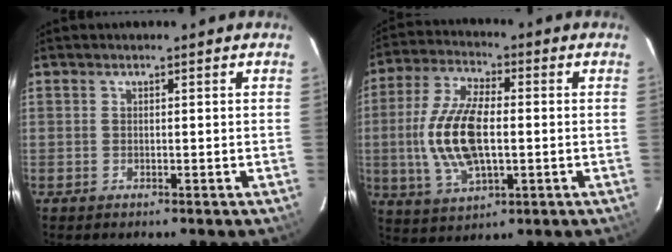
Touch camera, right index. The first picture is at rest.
{"total": 14.5, "force": [-0.9, 6.5, 12.9], "torque": [-0.271, 0.004, -0.014]}